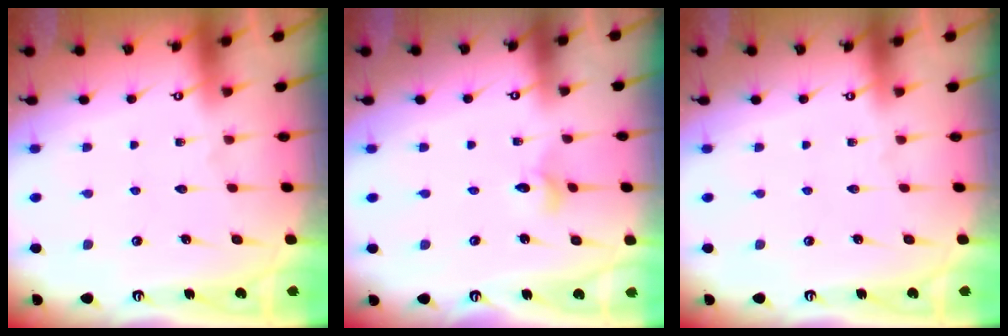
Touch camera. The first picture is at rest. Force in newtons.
{"total": 2.8, "press": 2.8, "slide": 0.3}
{"total": 0.0}